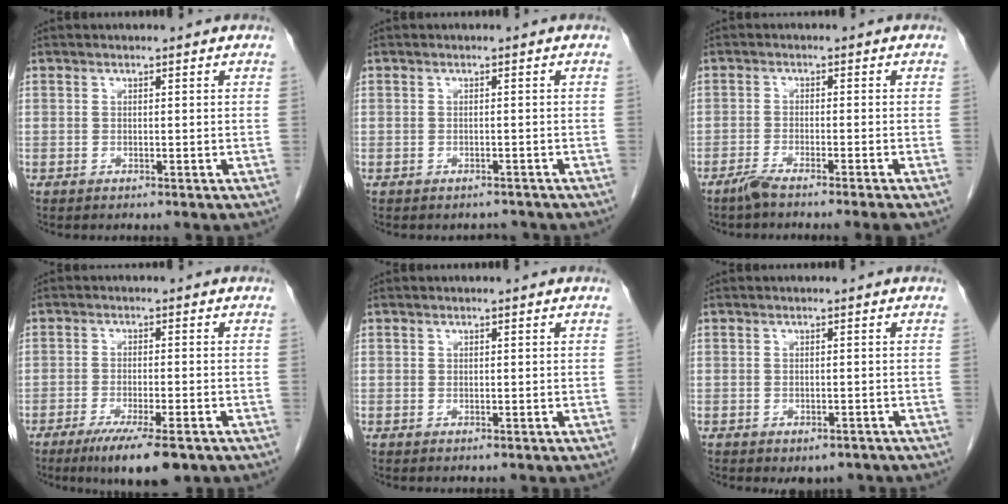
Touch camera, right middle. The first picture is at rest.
{"total": 1.5, "force": [-1.3, 0.7, -0.1], "torque": [0.000, 0.001, -0.018]}
{"total": 4.4, "force": [-3.5, -0.9, 2.4], "torque": [-0.043, -0.006, -0.064]}
{"total": 8.8, "force": [-5.9, 1.2, 6.4], "torque": [-0.097, -0.019, -0.088]}
{"total": 0.0}
{"total": 2.6, "force": [-1.9, 1.5, 1.0], "torque": [-0.004, 0.001, -0.019]}